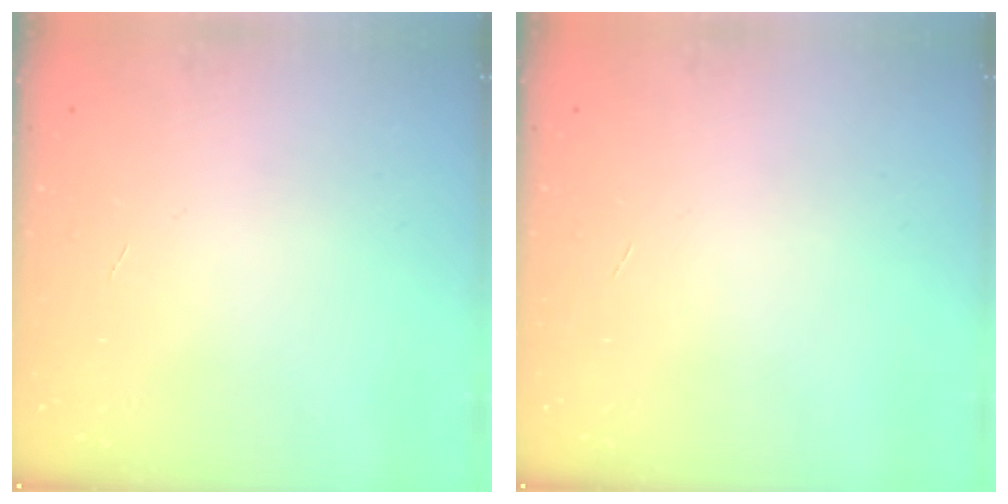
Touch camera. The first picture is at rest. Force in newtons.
{"total": 0.0}